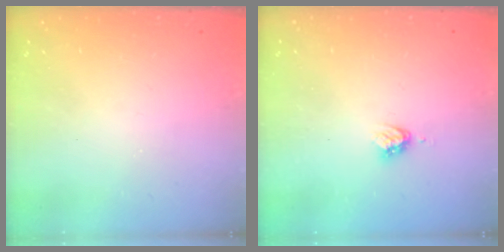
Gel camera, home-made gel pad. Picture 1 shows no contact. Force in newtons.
{"total": 4.5, "press": 4.5, "slide": 0.5}